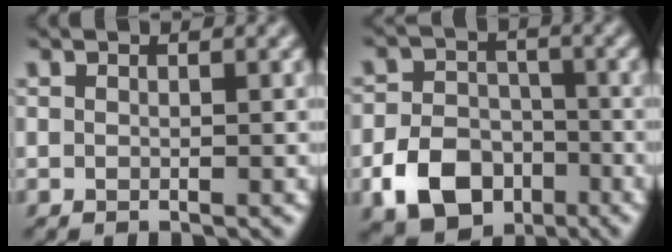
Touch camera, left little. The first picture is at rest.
{"total": 7.1, "force": [-3.4, 5.1, 3.6], "torque": [-0.069, -0.006, -0.065]}